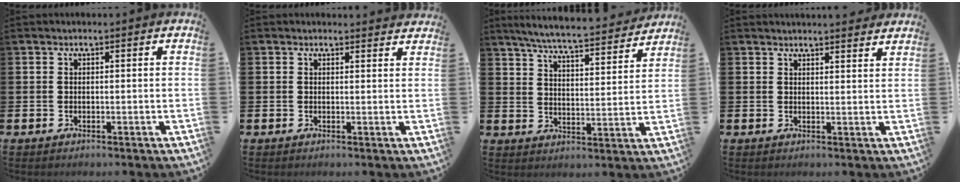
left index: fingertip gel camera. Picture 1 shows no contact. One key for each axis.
{"total": 1.3, "fx": 1.3, "fy": 0.2, "fz": 0.0, "tx": 0.006, "ty": -0.006, "tz": 0.021}
{"total": 6.8, "fx": 6.4, "fy": 0.2, "fz": 2.2, "tx": -0.063, "ty": -0.046, "tz": 0.108}
{"total": 2.5, "fx": 2.5, "fy": -0.2, "fz": -0.2, "tx": -0.001, "ty": -0.015, "tz": 0.046}